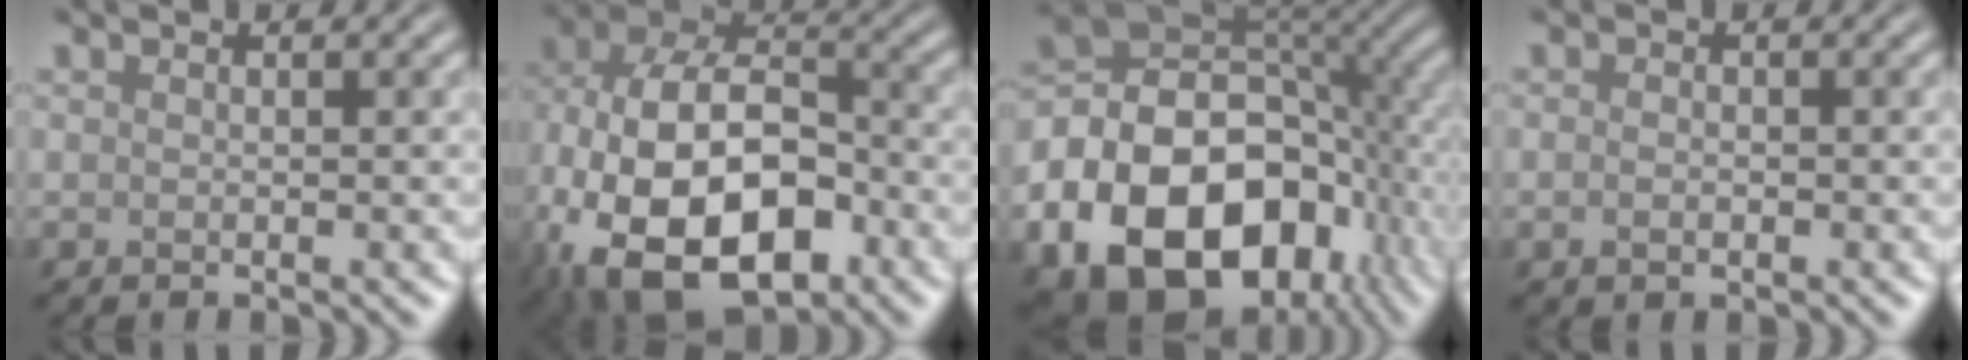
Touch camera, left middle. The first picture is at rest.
{"total": 16.8, "force": [-6.1, 10.4, 11.7], "torque": [-0.226, -0.016, -0.103]}
{"total": 18.5, "force": [-7.0, 12.7, 11.5], "torque": [-0.210, -0.022, -0.118]}
{"total": 1.1, "force": [-0.3, 0.7, 0.8], "torque": [-0.016, -0.001, -0.006]}